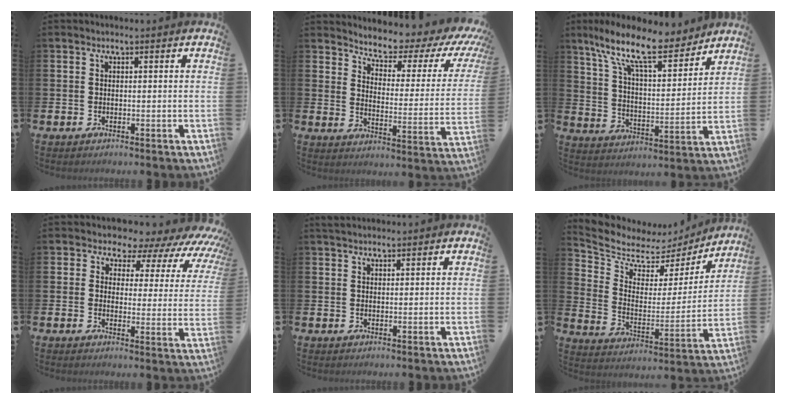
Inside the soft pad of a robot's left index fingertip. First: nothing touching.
{"total": 5.4, "force": [5.0, 1.5, 1.4], "torque": [-0.047, -0.049, 0.076]}
{"total": 12.9, "force": [10.2, 3.5, 7.1], "torque": [-0.158, -0.056, 0.173]}
{"total": 5.5, "force": [4.8, 2.6, 0.7], "torque": [-0.023, -0.056, 0.071]}
{"total": 1.9, "force": [1.8, 0.6, 0.4], "torque": [0.003, -0.003, 0.031]}
{"total": 6.8, "force": [5.8, 3.2, 1.3], "torque": [-0.065, -0.044, 0.096]}